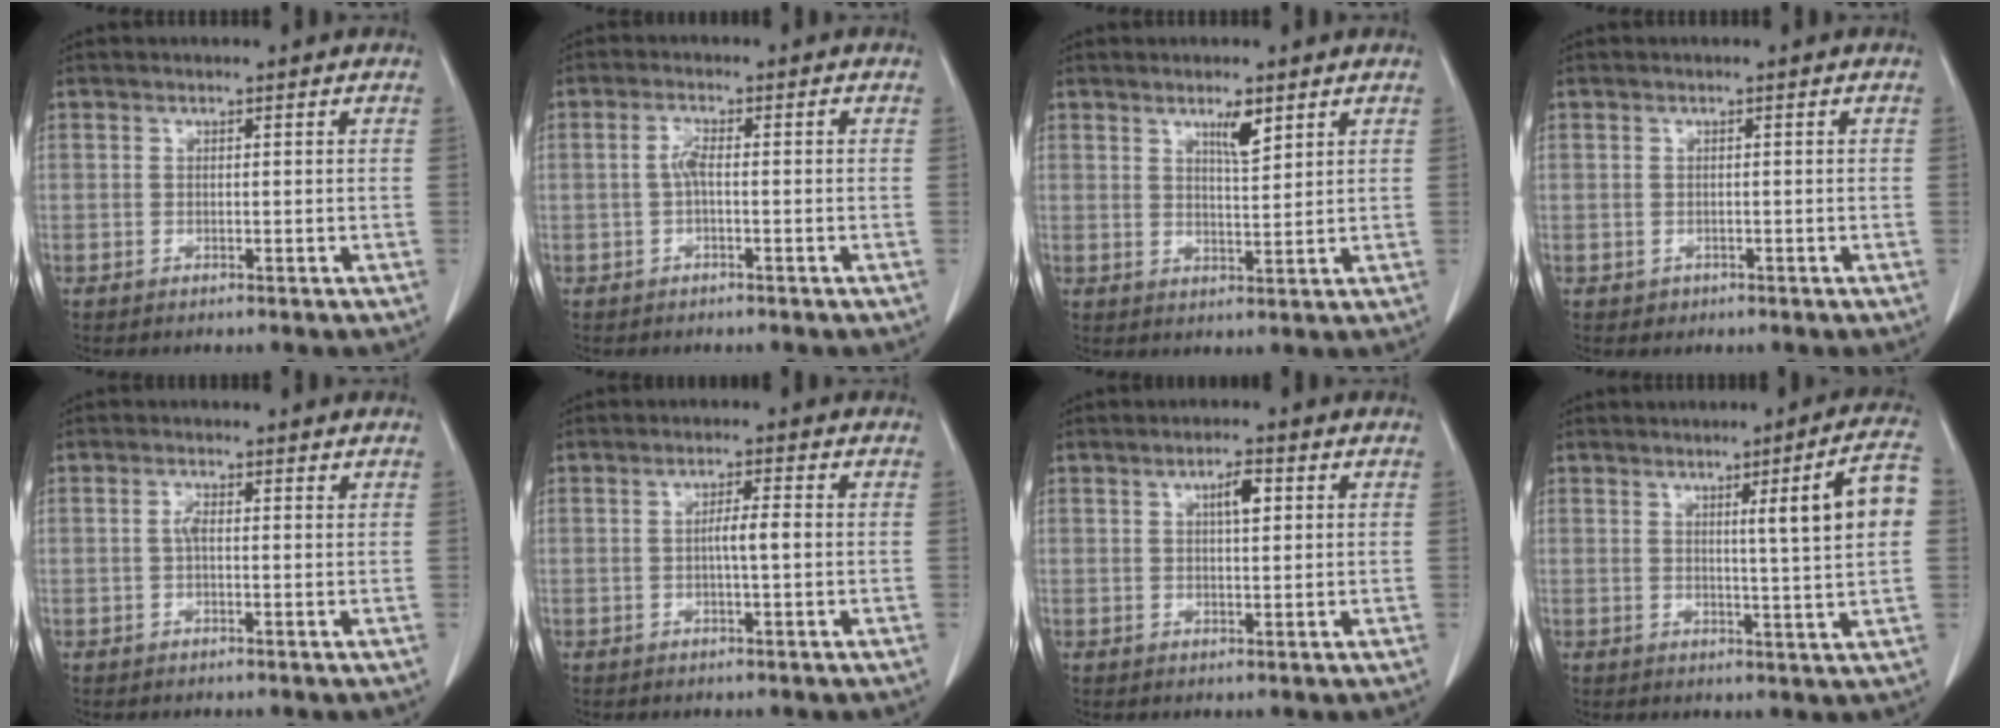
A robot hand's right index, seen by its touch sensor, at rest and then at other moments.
{"total": 2.5, "force": [-0.2, 0.5, 2.5], "torque": [-0.049, 0.009, -0.003]}
{"total": 3.8, "force": [2.4, 0.6, 2.9], "torque": [-0.050, -0.004, 0.043]}
{"total": 1.0, "force": [-0.4, 0.9, 0.0], "torque": [-0.003, 0.003, -0.003]}
{"total": 1.6, "force": [0.4, 0.5, 1.4], "torque": [-0.029, 0.003, 0.007]}
{"total": 2.9, "force": [-0.2, 0.1, 2.9], "torque": [-0.051, 0.001, -0.004]}
{"total": 3.2, "force": [1.1, 0.8, 2.9], "torque": [-0.049, 0.002, 0.018]}
{"total": 9.3, "force": [1.9, -1.1, 9.1], "torque": [-0.123, -0.001, 0.025]}